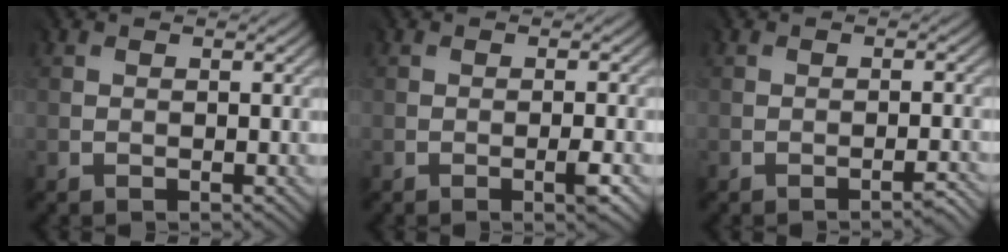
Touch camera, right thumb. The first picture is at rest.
{"total": 2.0, "force": [-1.1, -0.1, 1.7], "torque": [-0.025, -0.003, -0.017]}
{"total": 1.8, "force": [-1.5, -0.1, 1.1], "torque": [-0.013, -0.003, -0.023]}